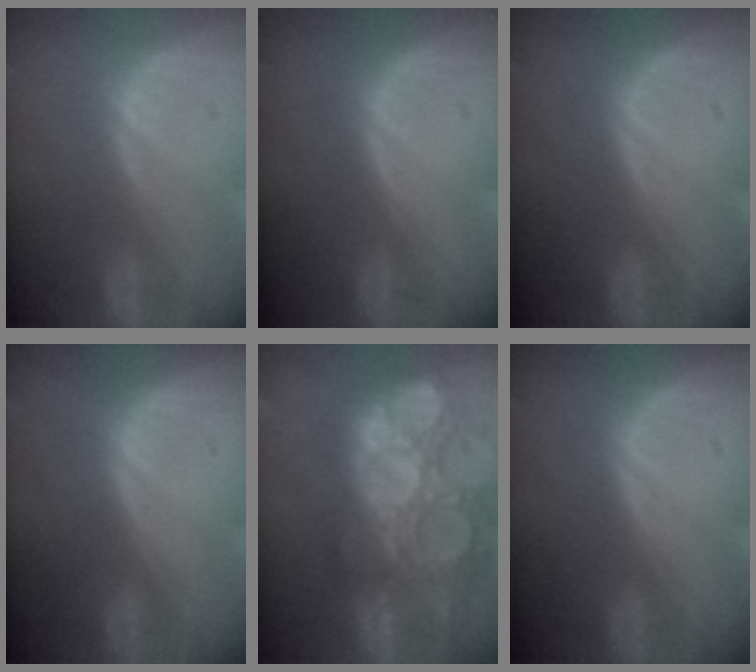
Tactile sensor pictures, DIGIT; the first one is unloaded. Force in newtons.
{"total": 0.0}
{"total": 0.0}
{"total": 0.0}
{"total": 14.9, "press": 12.8, "slide": 7.7}
{"total": 0.0}